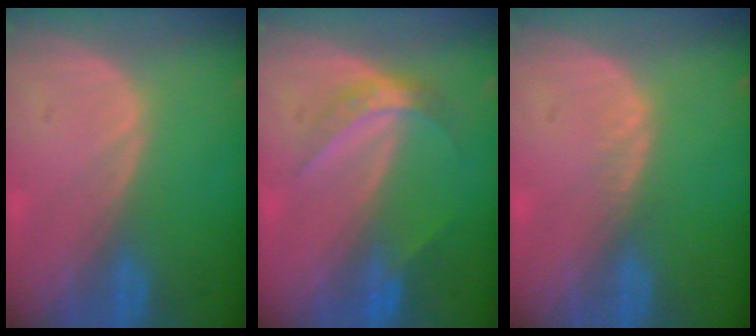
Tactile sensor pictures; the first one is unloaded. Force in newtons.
{"total": 4.7, "press": 4.2, "slide": 2.1}
{"total": 0.9, "press": 0.9, "slide": 0.2}